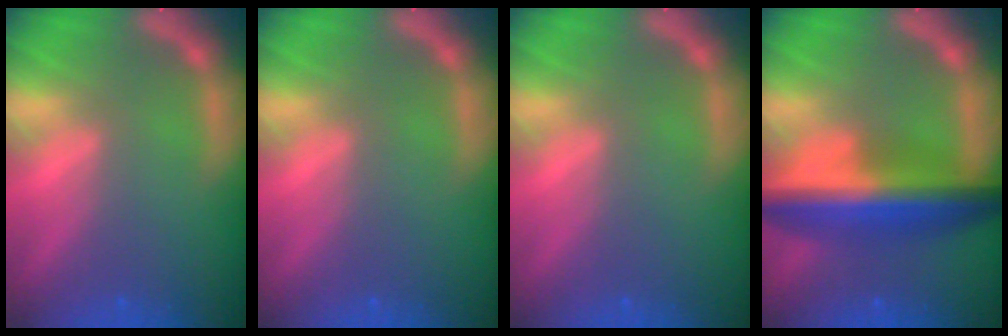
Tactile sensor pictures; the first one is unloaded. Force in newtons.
{"total": 0.0}
{"total": 0.0}
{"total": 9.5}